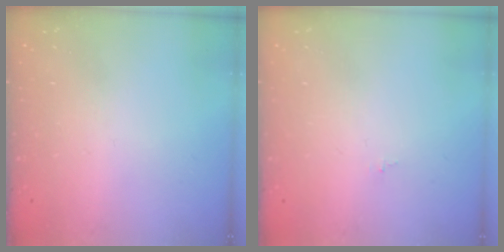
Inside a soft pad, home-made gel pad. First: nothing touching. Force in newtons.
{"total": 0.0}